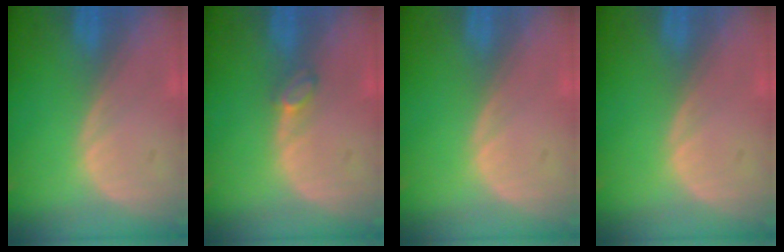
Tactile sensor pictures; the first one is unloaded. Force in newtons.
{"total": 1.6, "press": 1.6, "slide": 0.2}
{"total": 0.0}
{"total": 0.0}